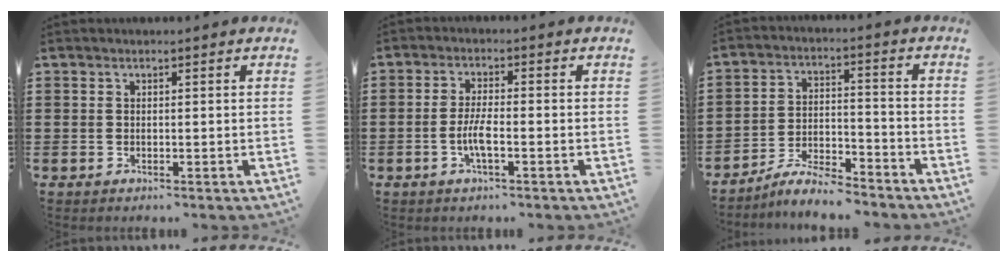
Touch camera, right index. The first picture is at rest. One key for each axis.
{"total": 4.0, "fx": -1.3, "fy": 0.8, "fz": 3.7, "tx": -0.085, "ty": -0.005, "tz": -0.031}
{"total": 6.1, "fx": -5.8, "fy": 0.5, "fz": 1.9, "tx": -0.043, "ty": 0.003, "tz": -0.113}